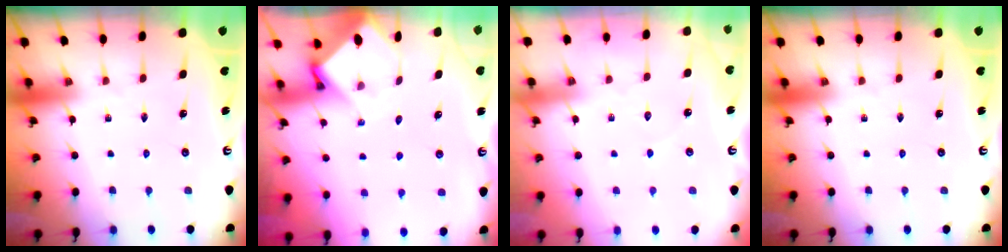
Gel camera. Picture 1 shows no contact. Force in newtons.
{"total": 3.7, "press": 3.7, "slide": 0.2}
{"total": 2.0, "press": 2.0, "slide": 0.2}
{"total": 0.0}